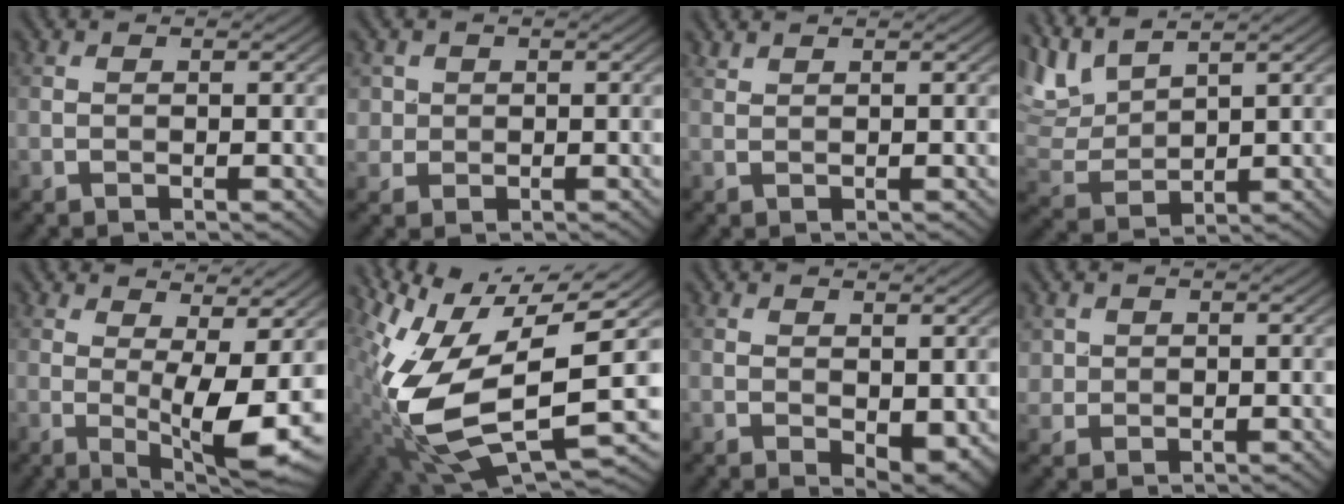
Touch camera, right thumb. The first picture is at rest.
{"total": 2.6, "force": [0.7, 2.5, 0.5], "torque": [-0.019, -0.006, 0.021]}
{"total": 0.9, "force": [0.8, 0.0, 0.2], "torque": [-0.010, 0.003, 0.020]}
{"total": 7.3, "force": [5.6, 2.1, 4.1], "torque": [-0.114, 0.008, 0.118]}
{"total": 9.1, "force": [1.4, 2.5, 8.7], "torque": [-0.127, -0.007, 0.023]}
{"total": 15.4, "force": [0.0, 7.1, 13.7], "torque": [-0.291, -0.012, 0.002]}
{"total": 3.3, "force": [0.3, 1.9, 2.7], "torque": [-0.043, -0.008, 0.011]}
{"total": 2.1, "force": [0.8, 1.9, 0.3], "torque": [-0.012, -0.006, 0.015]}